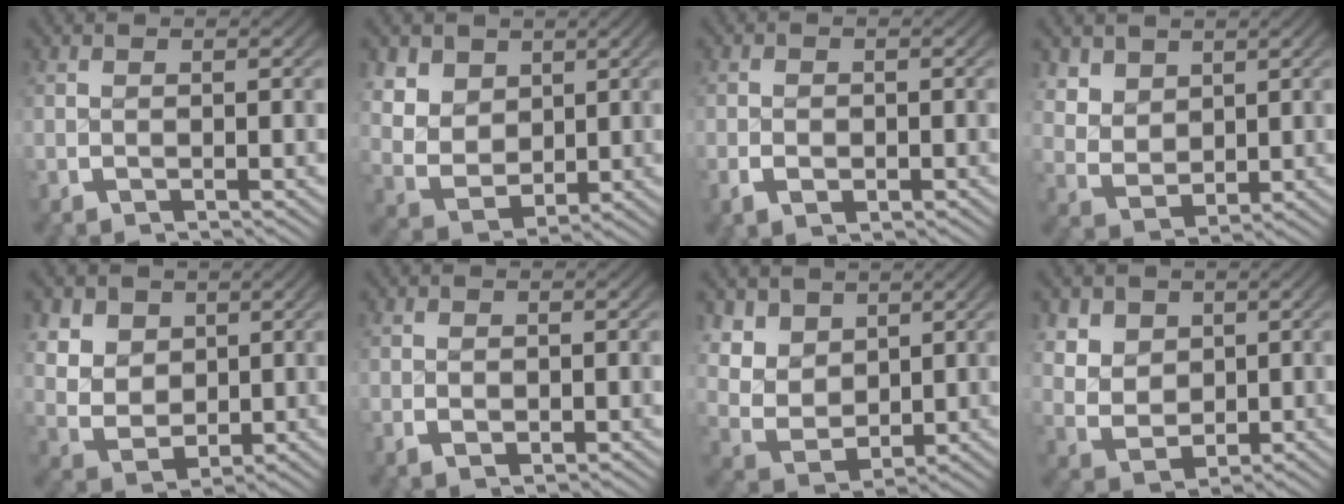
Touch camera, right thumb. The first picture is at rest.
{"total": 8.7, "force": [0.9, 7.2, 4.9], "torque": [-0.127, -0.047, 0.032]}
{"total": 1.8, "force": [-0.7, 1.4, 1.0], "torque": [-0.019, -0.008, -0.011]}
{"total": 4.7, "force": [1.2, 3.8, 2.5], "torque": [-0.065, -0.031, 0.037]}
{"total": 7.8, "force": [0.7, 6.4, 4.4], "torque": [-0.113, -0.049, 0.030]}
{"total": 1.3, "force": [-0.2, 1.0, 0.8], "torque": [-0.016, -0.006, 0.002]}
{"total": 7.9, "force": [1.1, 6.5, 4.4], "torque": [-0.119, -0.038, 0.031]}
{"total": 6.5, "force": [0.3, 5.4, 3.6], "torque": [-0.091, -0.042, 0.025]}